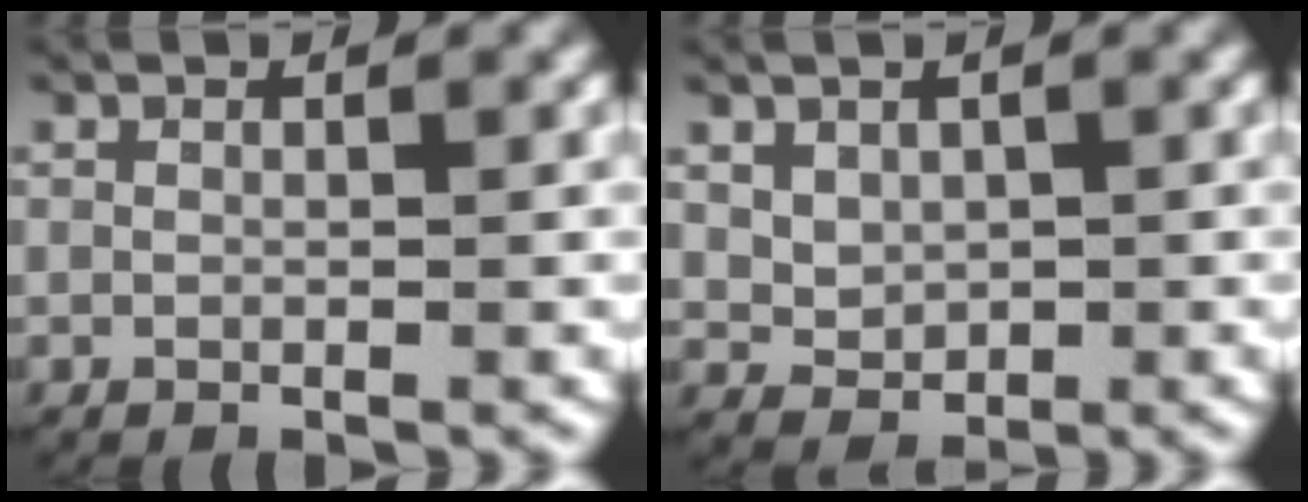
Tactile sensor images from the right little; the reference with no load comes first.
{"total": 2.4, "force": [0.5, 2.0, 1.2], "torque": [-0.026, -0.011, 0.023]}